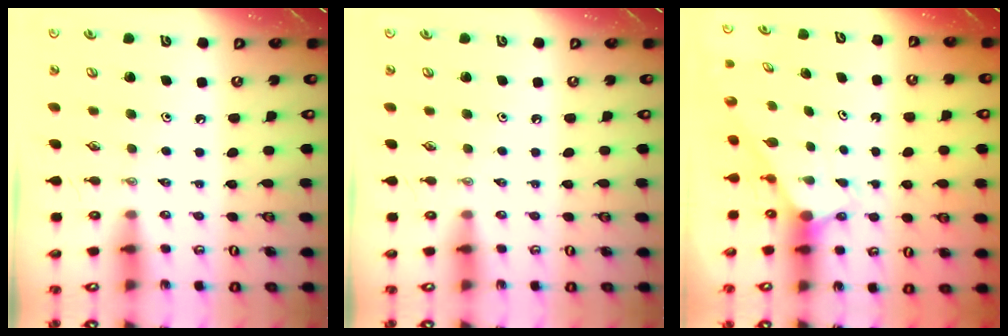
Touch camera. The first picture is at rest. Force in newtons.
{"total": 0.0}
{"total": 2.7, "press": 2.7, "slide": 0.0}